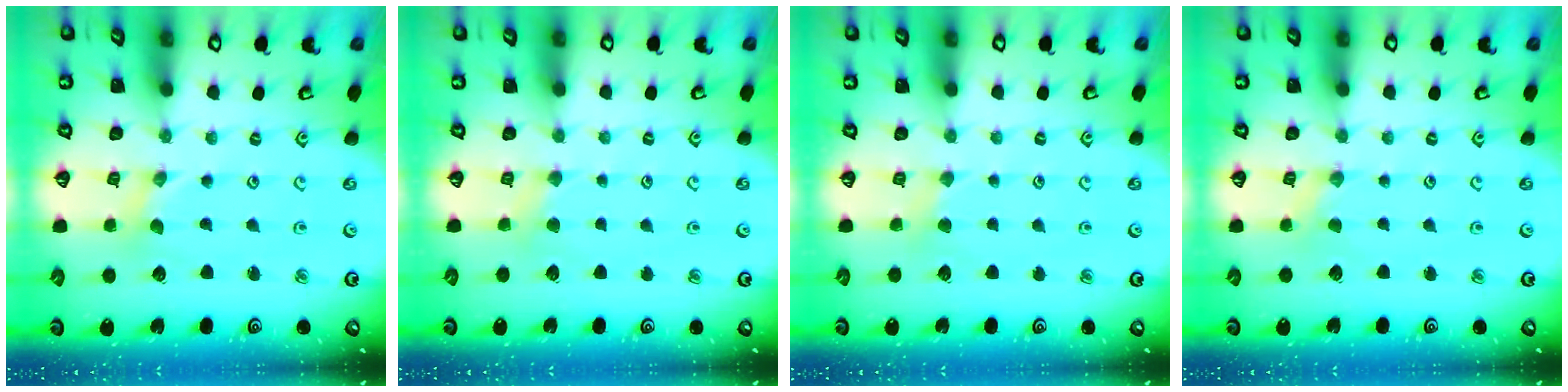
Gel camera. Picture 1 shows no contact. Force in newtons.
{"total": 2.9, "press": 2.9, "slide": 0.3}
{"total": 2.1, "press": 2.1, "slide": 0.3}
{"total": 0.0}